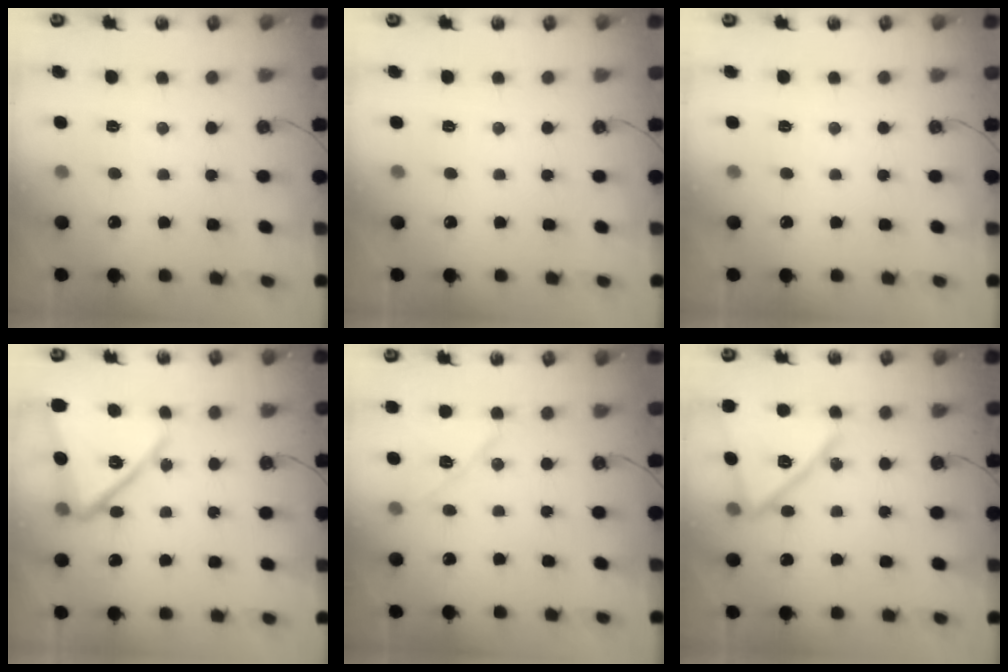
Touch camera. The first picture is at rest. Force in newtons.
{"total": 0.0}
{"total": 0.0}
{"total": 16.1, "press": 15.3, "slide": 5.1}
{"total": 9.3, "press": 8.9, "slide": 2.7}
{"total": 17.4, "press": 17.3, "slide": 1.3}